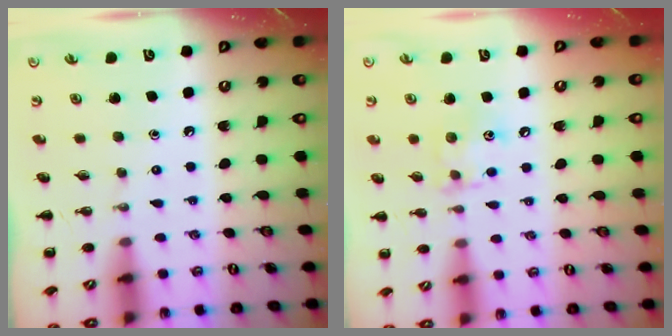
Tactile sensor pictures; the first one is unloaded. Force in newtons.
{"total": 7.9, "press": 7.8, "slide": 0.9}